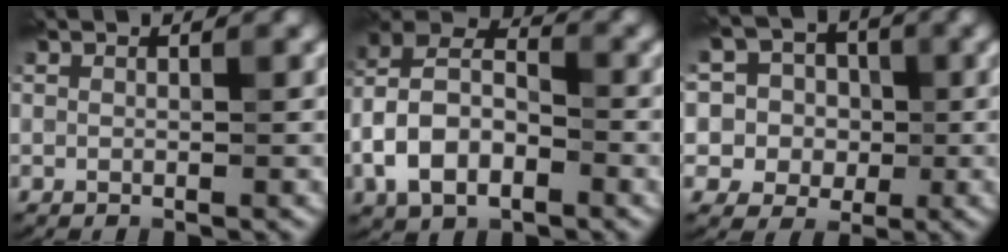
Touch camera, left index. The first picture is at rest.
{"total": 7.7, "force": [-2.8, 4.9, 5.3], "torque": [-0.112, 0.013, -0.067]}
{"total": 8.8, "force": [2.3, 8.0, 2.8], "torque": [-0.079, 0.036, 0.020]}